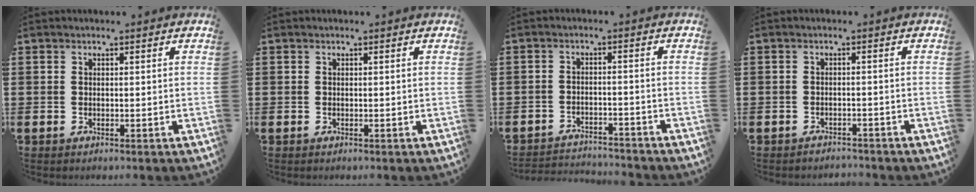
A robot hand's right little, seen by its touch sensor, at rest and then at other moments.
{"total": 0.0}
{"total": 2.6, "force": [-2.6, 0.2, -0.1], "torque": [-0.006, 0.001, -0.057]}
{"total": 1.3, "force": [-1.3, 0.1, -0.2], "torque": [-0.002, 0.004, -0.029]}